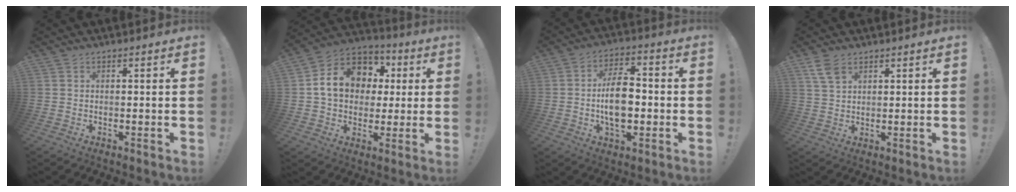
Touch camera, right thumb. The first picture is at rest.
{"total": 16.3, "force": [3.6, 13.0, 9.1], "torque": [-0.126, -0.004, 0.076]}
{"total": 15.7, "force": [-2.2, 9.3, 12.5], "torque": [-0.234, 0.011, -0.043]}
{"total": 5.6, "force": [3.4, 3.0, 3.2], "torque": [-0.053, -0.013, 0.066]}